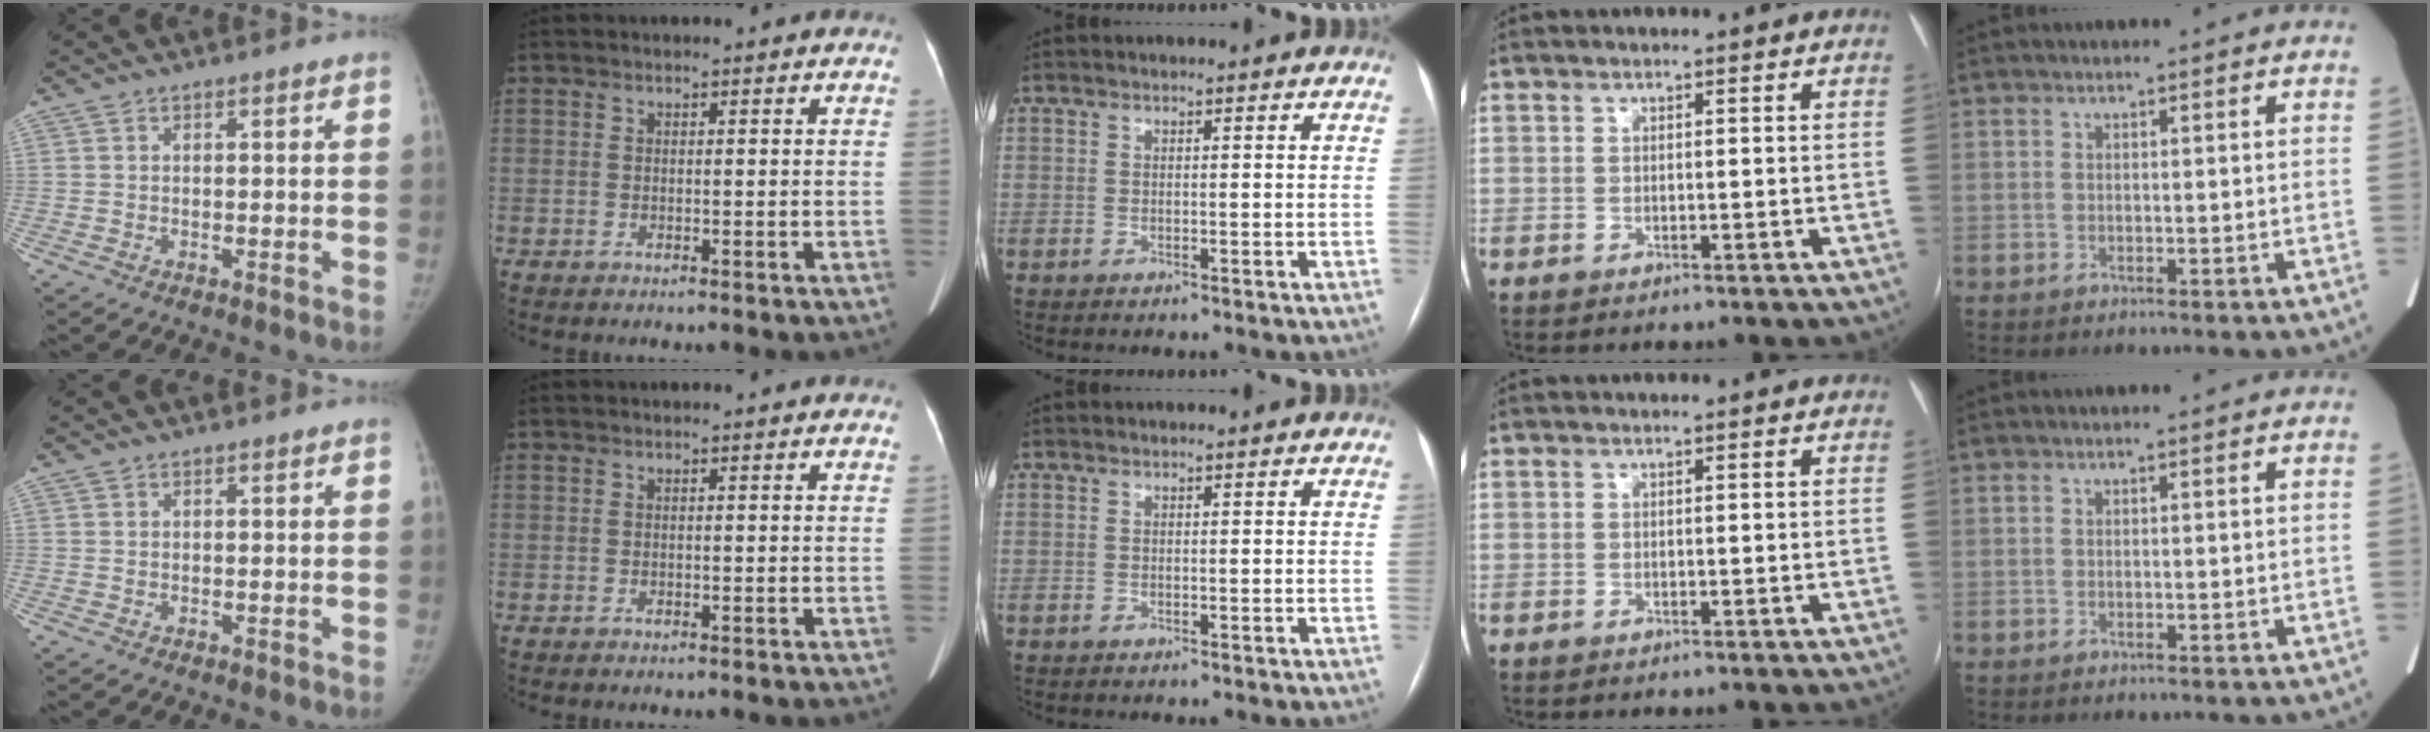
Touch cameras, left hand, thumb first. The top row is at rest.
{}